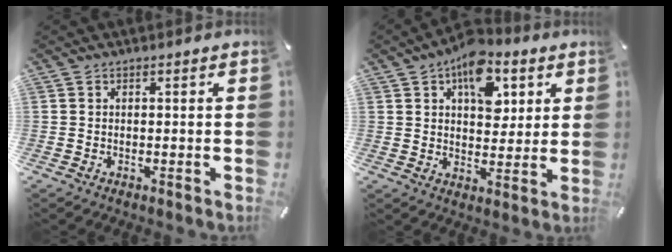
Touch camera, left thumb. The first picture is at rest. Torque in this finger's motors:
{"motor_torque": [2.43, 2.58, 1.46, -1.32, 0.63]}